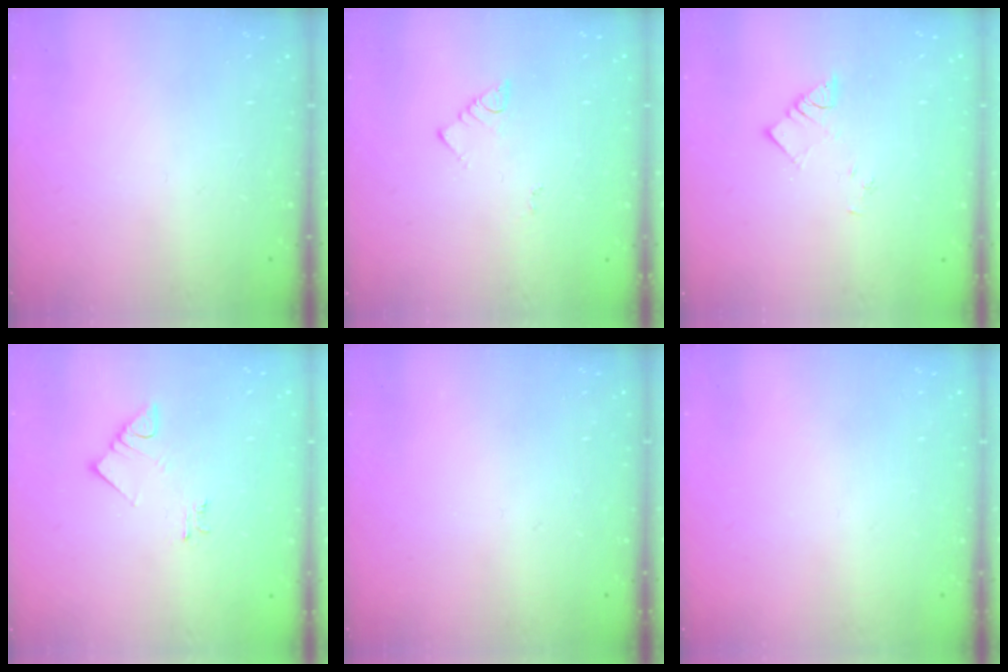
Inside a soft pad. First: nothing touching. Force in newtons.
{"total": 2.7, "press": 2.7, "slide": 0.6}
{"total": 3.7, "press": 3.7, "slide": 0.1}
{"total": 3.3, "press": 3.3, "slide": 0.1}
{"total": 0.0}
{"total": 0.0}